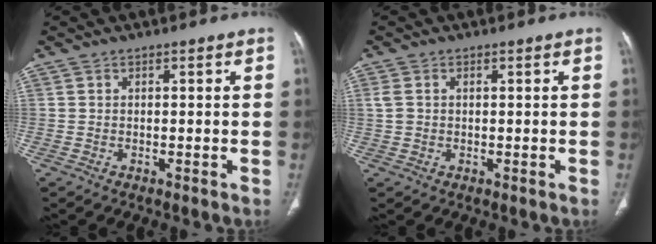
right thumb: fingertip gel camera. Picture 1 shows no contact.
{"total": 2.0, "force": [0.2, 1.6, 1.2], "torque": [-0.034, 0.008, 0.008]}